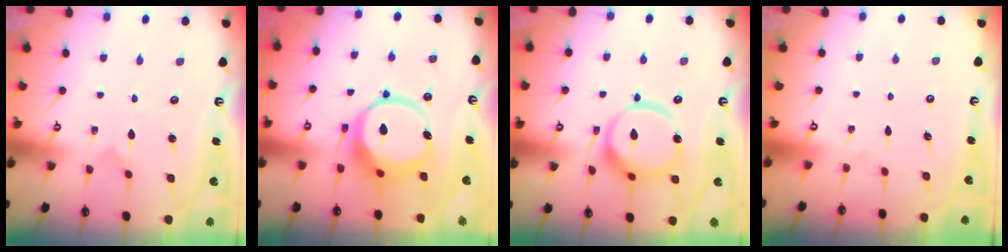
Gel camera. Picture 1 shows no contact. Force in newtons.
{"total": 13.1, "press": 12.9, "slide": 1.9}
{"total": 18.4, "press": 18.2, "slide": 2.0}
{"total": 0.0}